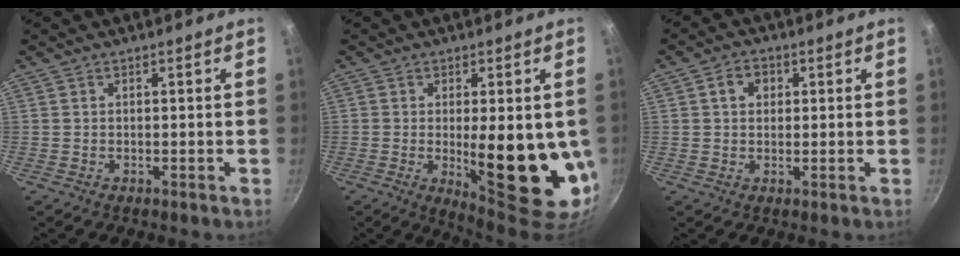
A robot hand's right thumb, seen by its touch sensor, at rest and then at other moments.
{"total": 16.2, "force": [-1.5, 5.2, 15.3], "torque": [-0.191, -0.020, -0.007]}
{"total": 3.8, "force": [1.0, 3.1, 2.1], "torque": [-0.017, 0.006, 0.011]}